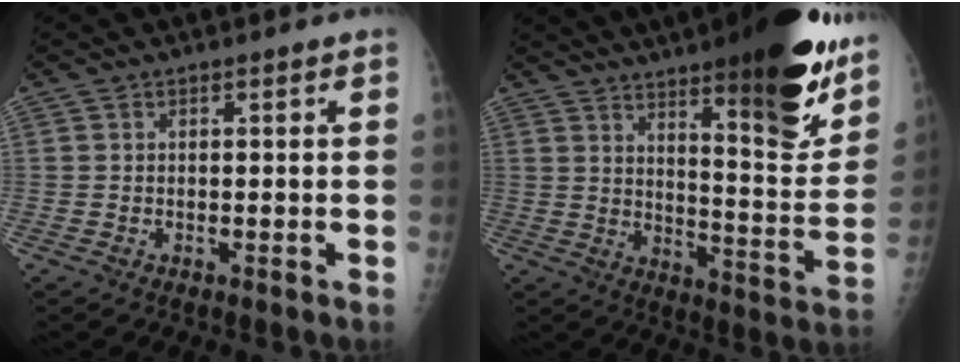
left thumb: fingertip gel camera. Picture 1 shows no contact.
{"total": 23.1, "force": [14.8, 4.8, 17.1], "torque": [-0.215, -0.078, 0.219]}